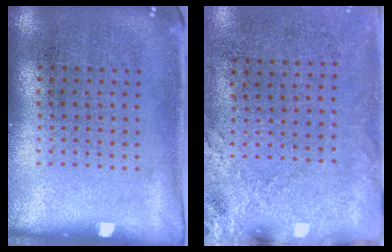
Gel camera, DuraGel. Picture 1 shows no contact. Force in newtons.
{"total": 2.5, "press": 2.0, "slide": 1.5}